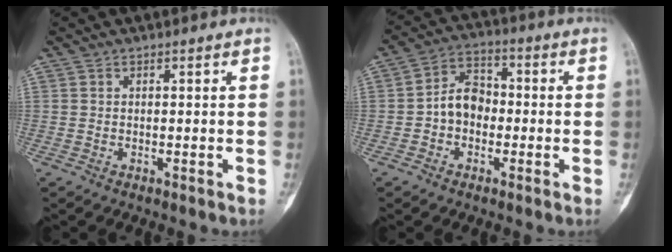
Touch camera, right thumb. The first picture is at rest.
{"total": 7.3, "force": [-1.2, 5.5, 4.7], "torque": [-0.059, 0.029, -0.035]}